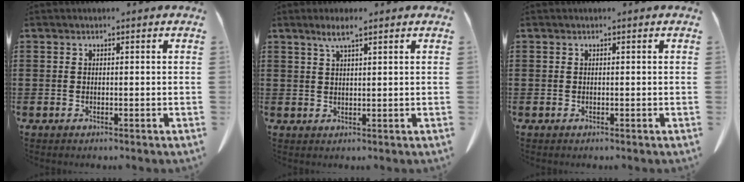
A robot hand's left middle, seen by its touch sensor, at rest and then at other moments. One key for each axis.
{"total": 3.1, "fx": 2.0, "fy": 0.2, "fz": 2.3, "tx": -0.049, "ty": 0.003, "tz": 0.034}
{"total": 0.0}